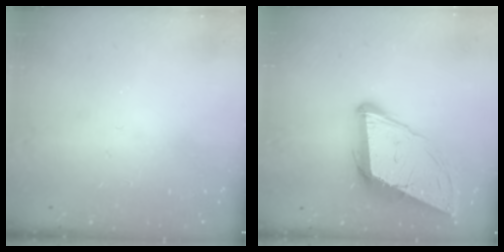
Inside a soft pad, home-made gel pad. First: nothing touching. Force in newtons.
{"total": 12.6, "press": 12.0, "slide": 3.9}